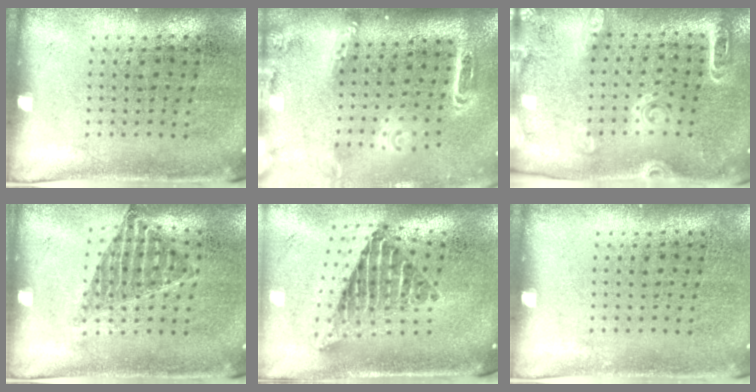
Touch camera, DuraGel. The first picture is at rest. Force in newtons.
{"total": 2.6, "press": 1.9, "slide": 1.8}
{"total": 1.8, "press": 1.7, "slide": 0.4}
{"total": 0.9, "press": 0.8, "slide": 0.3}
{"total": 2.4, "press": 1.7, "slide": 1.7}
{"total": 0.0}